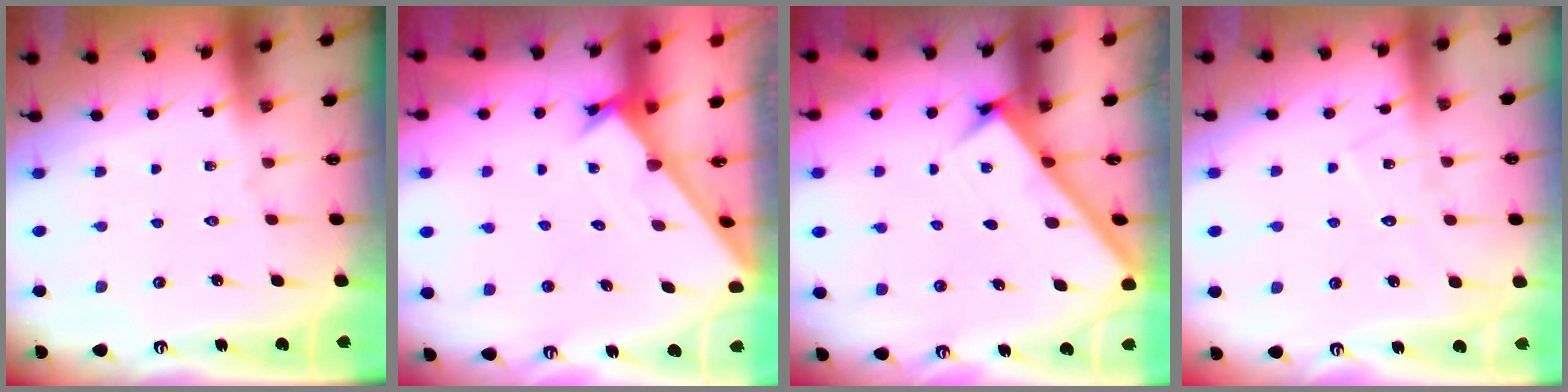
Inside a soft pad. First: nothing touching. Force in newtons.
{"total": 1.7, "press": 1.7, "slide": 0.1}
{"total": 3.0, "press": 3.0, "slide": 0.1}
{"total": 7.2, "press": 7.1, "slide": 0.4}